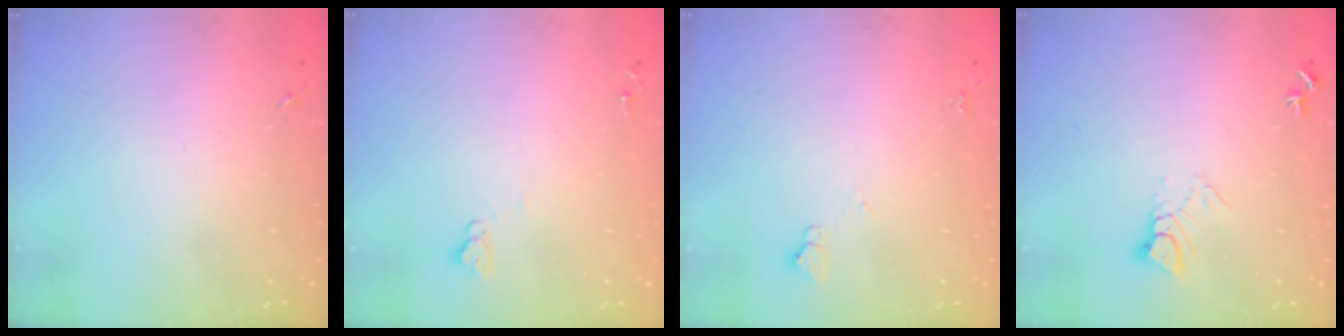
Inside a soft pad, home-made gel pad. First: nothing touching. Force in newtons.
{"total": 3.8, "press": 3.8, "slide": 0.3}
{"total": 3.6, "press": 3.6, "slide": 0.5}
{"total": 4.3, "press": 4.3, "slide": 0.2}